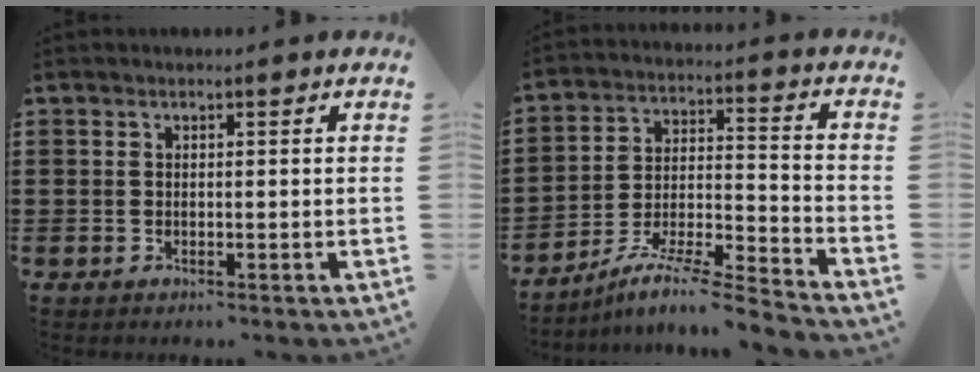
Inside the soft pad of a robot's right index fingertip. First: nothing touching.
{"total": 7.7, "force": [-6.8, -0.5, 3.6], "torque": [-0.062, -0.007, -0.134]}